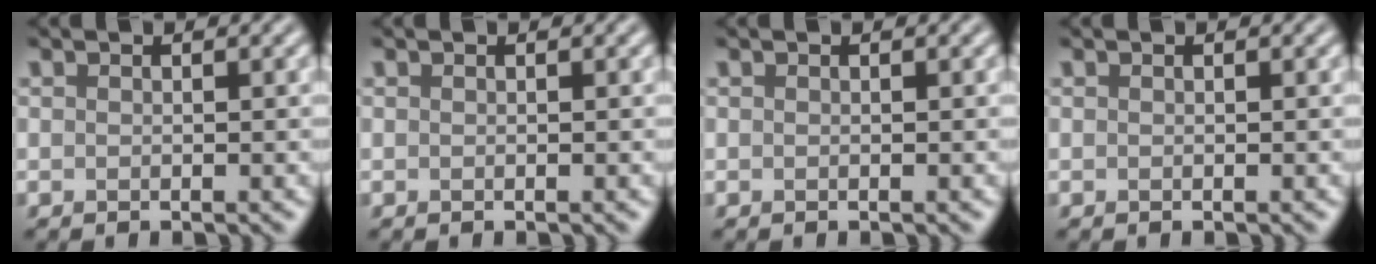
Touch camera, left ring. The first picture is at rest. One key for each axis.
{"total": 0.0}
{"total": 0.0}
{"total": 0.0}